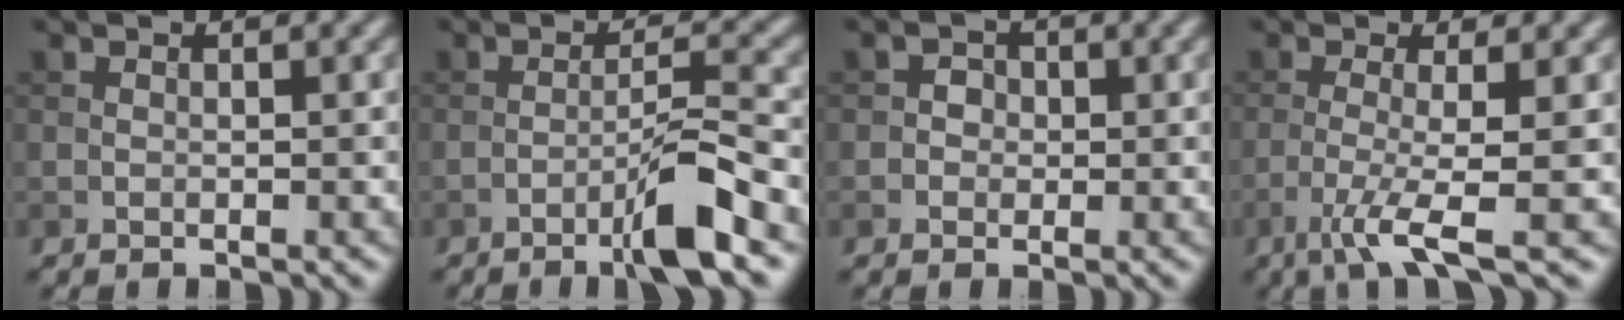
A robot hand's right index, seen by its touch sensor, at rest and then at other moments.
{"total": 4.7, "force": [-2.5, 0.3, 4.0], "torque": [-0.063, 0.012, -0.052]}
{"total": 1.6, "force": [0.0, 1.5, 0.5], "torque": [0.013, 0.004, -0.011]}
{"total": 4.7, "force": [-1.9, 0.7, 4.2], "torque": [-0.075, -0.005, -0.045]}